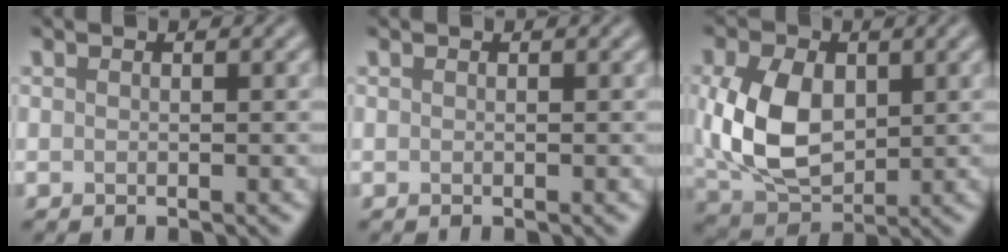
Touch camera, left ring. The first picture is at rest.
{"total": 0.0}
{"total": 7.9, "force": [0.6, 5.4, 5.8], "torque": [-0.135, -0.001, 0.015]}